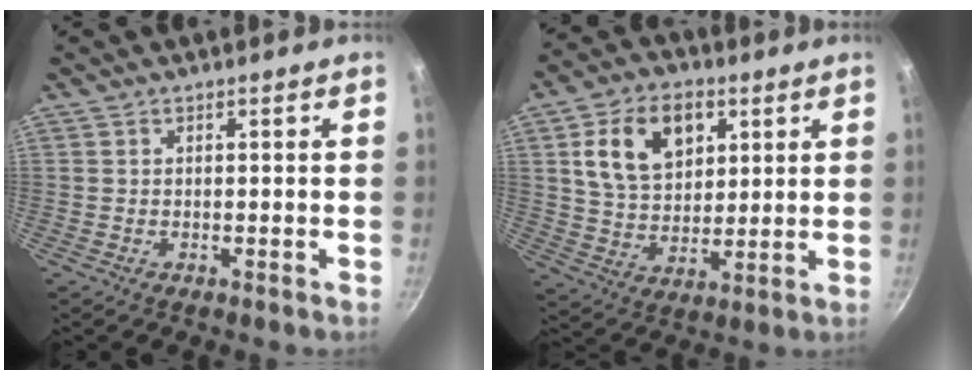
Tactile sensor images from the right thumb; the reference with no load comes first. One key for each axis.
{"total": 14.6, "fx": 5.1, "fy": 9.9, "fz": 9.5, "tx": -0.135, "ty": -0.007, "tz": 0.087}